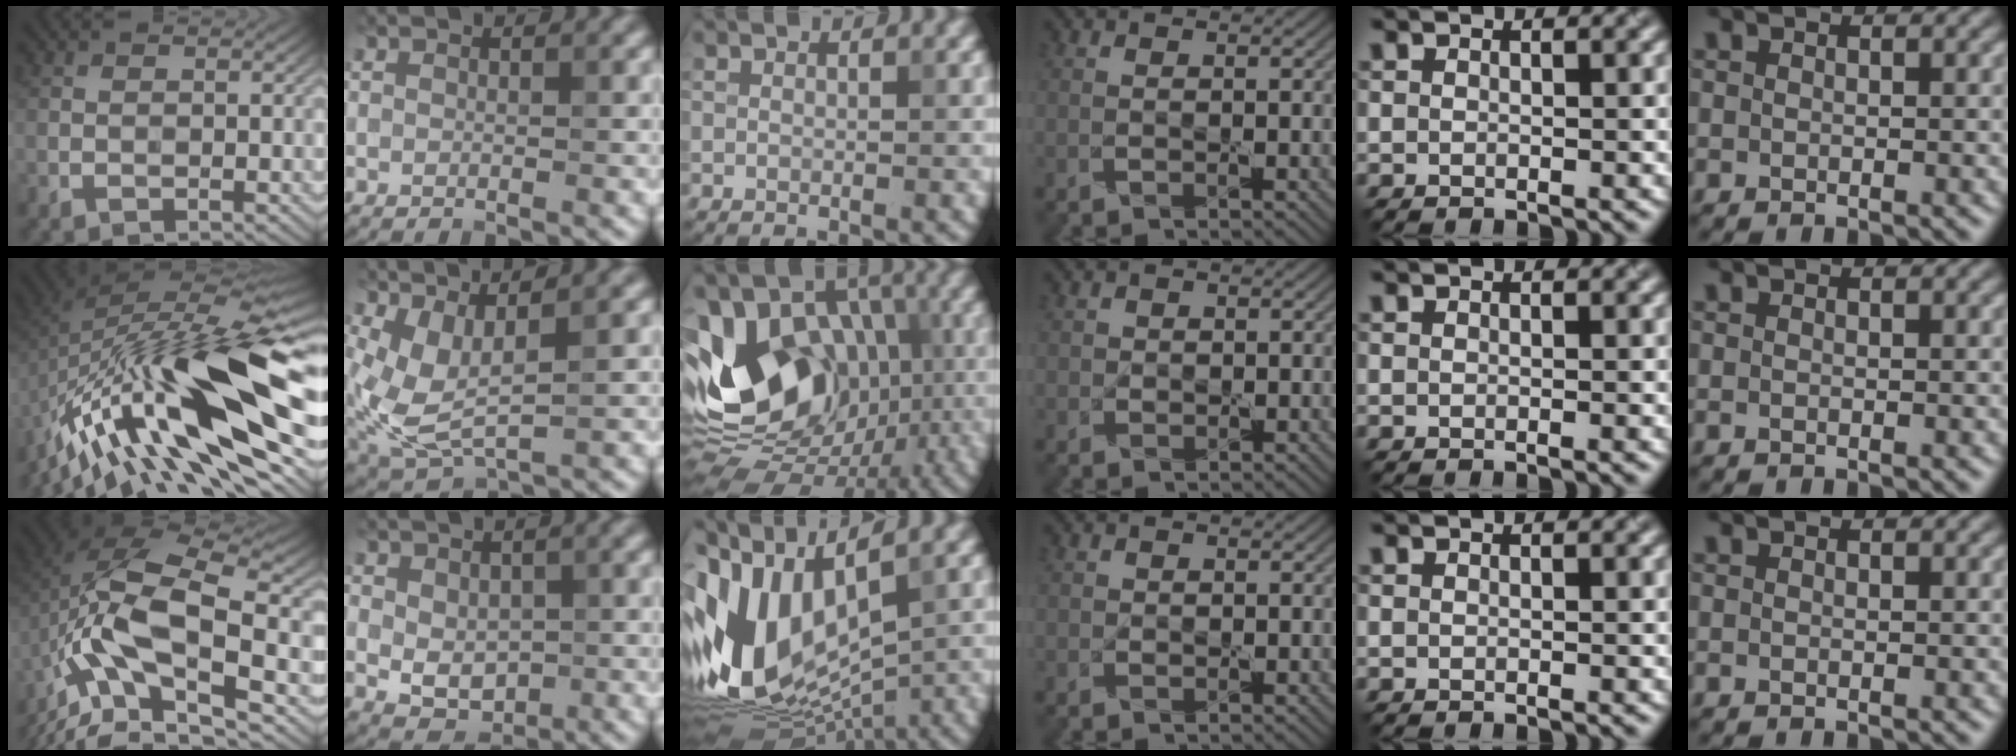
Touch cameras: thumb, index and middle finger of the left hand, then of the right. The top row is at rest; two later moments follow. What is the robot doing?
{"motion": "cut", "object": "origami paper"}